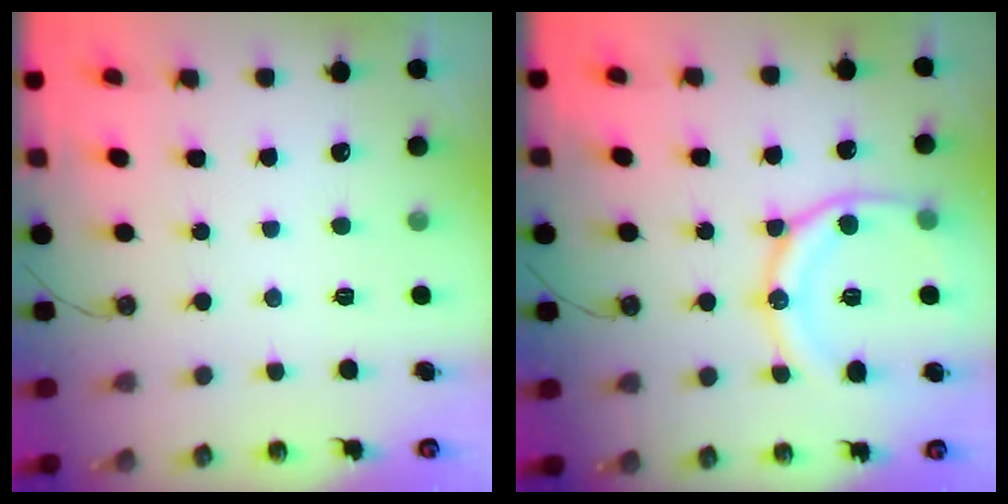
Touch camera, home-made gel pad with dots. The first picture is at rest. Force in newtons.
{"total": 17.2, "press": 17.1, "slide": 1.8}